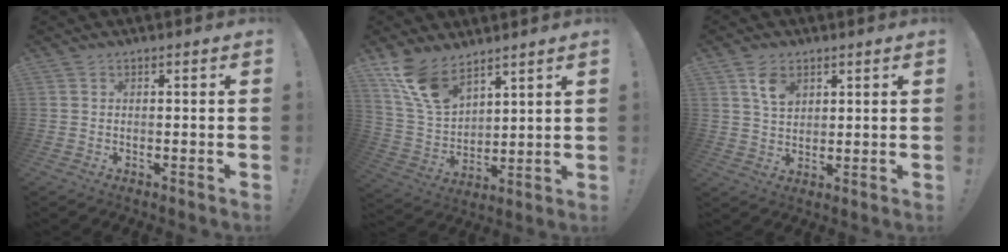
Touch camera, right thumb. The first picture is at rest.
{"total": 13.7, "force": [9.7, 7.0, 6.5], "torque": [-0.142, -0.052, 0.193]}
{"total": 6.7, "force": [3.5, 4.5, 3.4], "torque": [-0.054, -0.009, 0.066]}